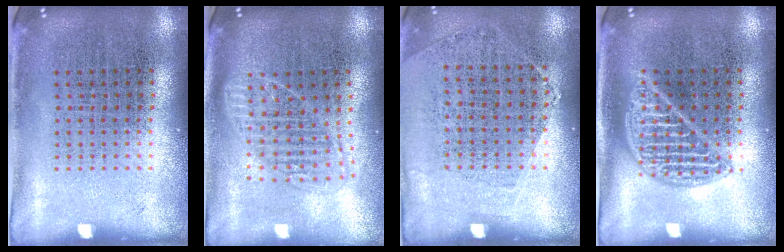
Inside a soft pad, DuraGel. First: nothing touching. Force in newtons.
{"total": 1.7, "press": 1.5, "slide": 0.8}
{"total": 1.1, "press": 0.9, "slide": 0.7}
{"total": 1.8, "press": 1.8, "slide": 0.2}